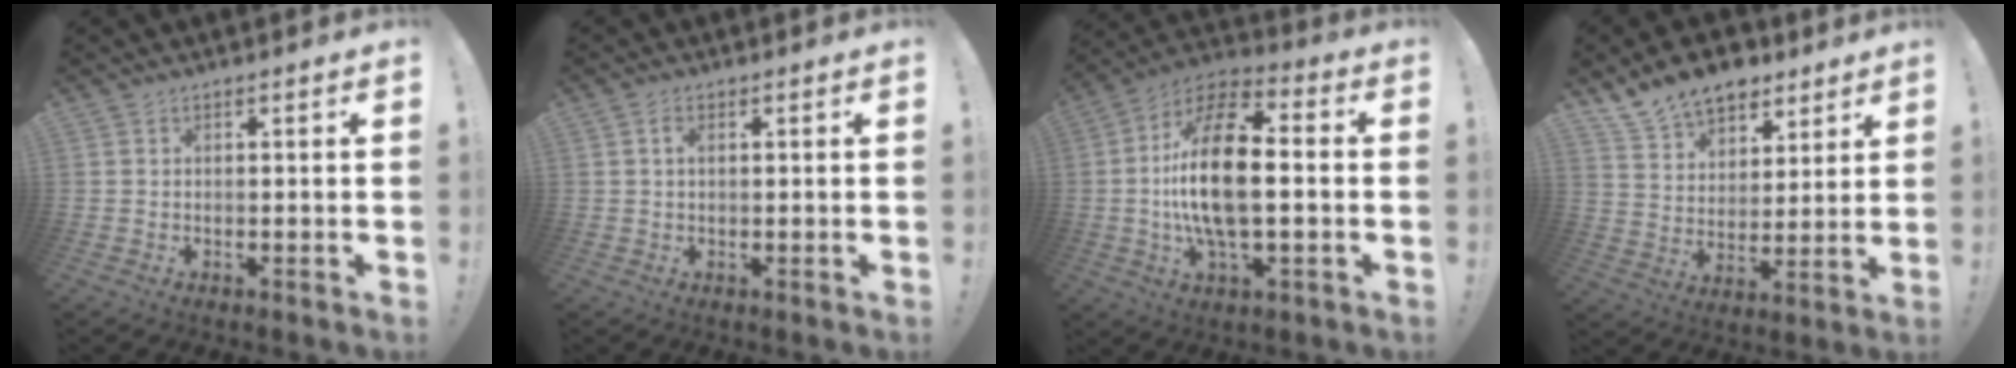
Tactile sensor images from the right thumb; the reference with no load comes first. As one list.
[{"total": 1.5, "force": [0.6, 0.9, 1.1], "torque": [-0.018, 0.001, 0.007]}, {"total": 19.3, "force": [-0.7, 8.4, 17.3], "torque": [-0.330, 0.006, -0.017]}, {"total": 13.2, "force": [10.0, 7.6, 3.9], "torque": [-0.067, -0.072, 0.191]}]